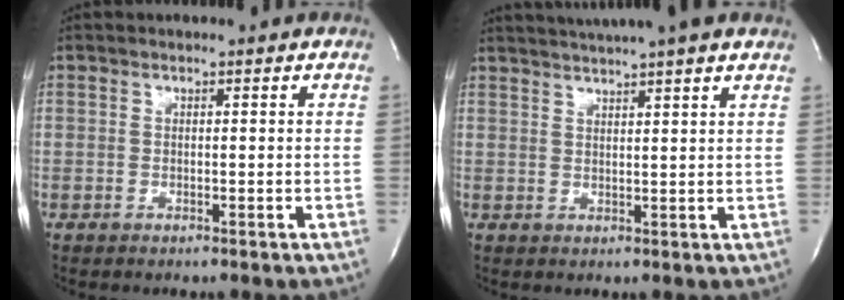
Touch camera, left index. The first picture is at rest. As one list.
[{"total": 11.2, "force": [9.6, 0.0, 5.8], "torque": [-0.102, 0.026, 0.122]}]